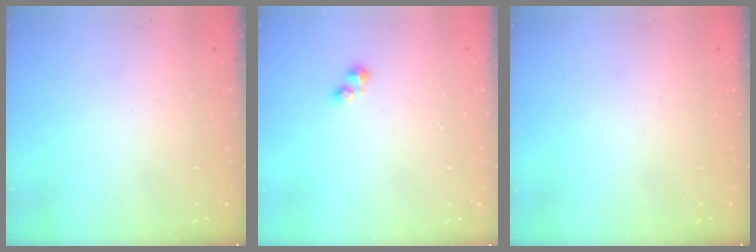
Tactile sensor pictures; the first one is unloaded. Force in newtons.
{"total": 2.5, "press": 2.4, "slide": 0.3}
{"total": 0.0}